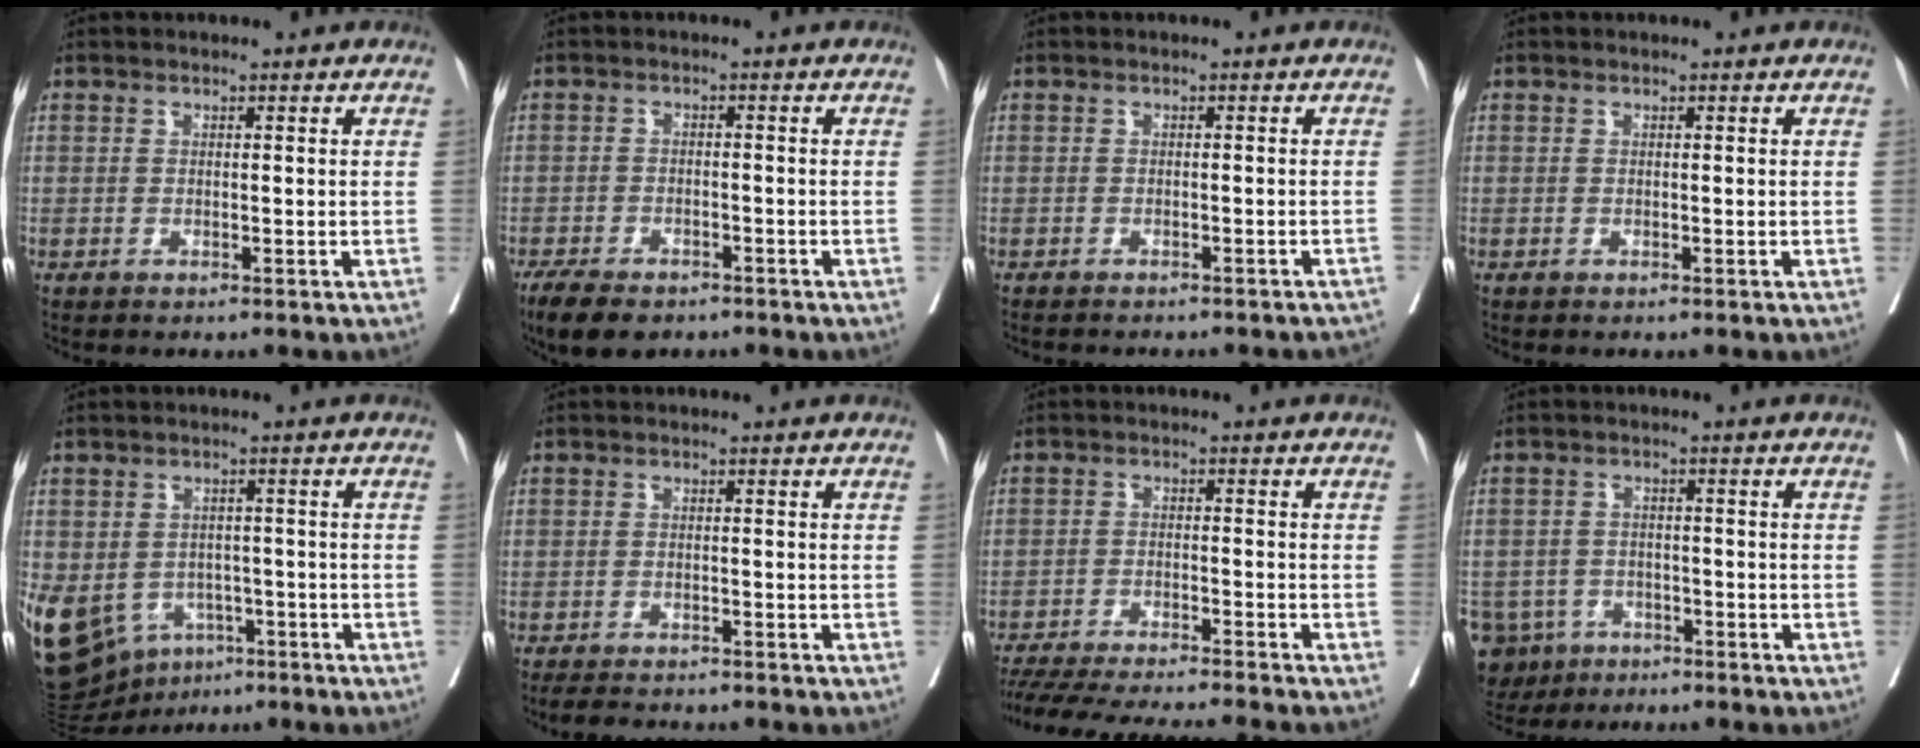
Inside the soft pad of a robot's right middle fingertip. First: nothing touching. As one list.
[{"total": 7.0, "force": [-5.3, 2.8, 3.5], "torque": [-0.054, -0.008, -0.082]}, {"total": 10.5, "force": [-9.6, 2.6, 3.5], "torque": [-0.041, -0.006, -0.098]}, {"total": 0.0}, {"total": 20.4, "force": [-8.6, 15.7, 9.8], "torque": [-0.283, -0.010, -0.115]}, {"total": 5.0, "force": [-4.5, 1.4, 1.8], "torque": [-0.024, -0.008, -0.065]}, {"total": 15.5, "force": [-14.2, -0.3, 6.1], "torque": [-0.093, -0.027, -0.215]}, {"total": 9.3, "force": [-5.8, 7.0, 2.0], "torque": [-0.053, -0.002, -0.088]}]